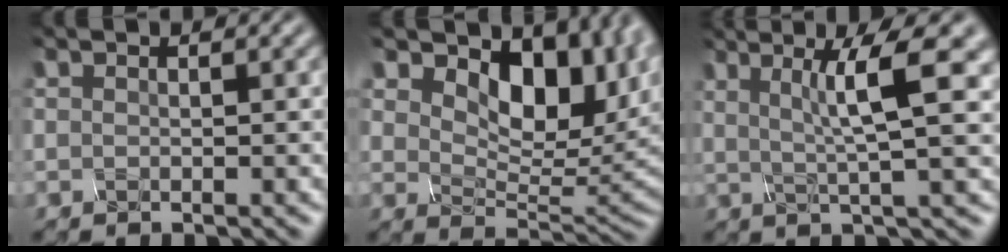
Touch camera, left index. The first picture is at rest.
{"total": 9.1, "force": [3.8, 5.2, 6.4], "torque": [-0.111, -0.010, 0.079]}
{"total": 6.8, "force": [1.6, 0.8, 6.5], "torque": [-0.120, 0.009, 0.046]}